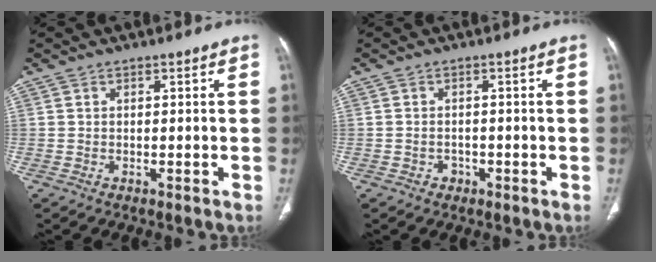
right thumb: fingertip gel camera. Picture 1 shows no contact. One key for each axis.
{"total": 1.5, "fx": -0.7, "fy": 1.3, "fz": 0.4, "tx": -0.005, "ty": 0.008, "tz": -0.010}